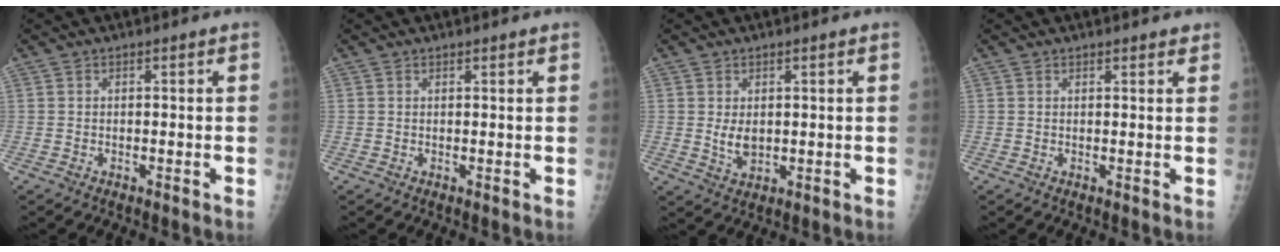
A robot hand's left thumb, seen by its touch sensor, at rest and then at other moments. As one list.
[{"total": 1.0, "force": [0.8, 0.2, 0.4], "torque": [-0.003, 0.000, 0.012]}, {"total": 3.7, "force": [0.8, 2.2, 2.9], "torque": [-0.042, -0.012, 0.021]}, {"total": 2.1, "force": [1.8, 0.7, 0.9], "torque": [0.001, -0.002, 0.019]}]